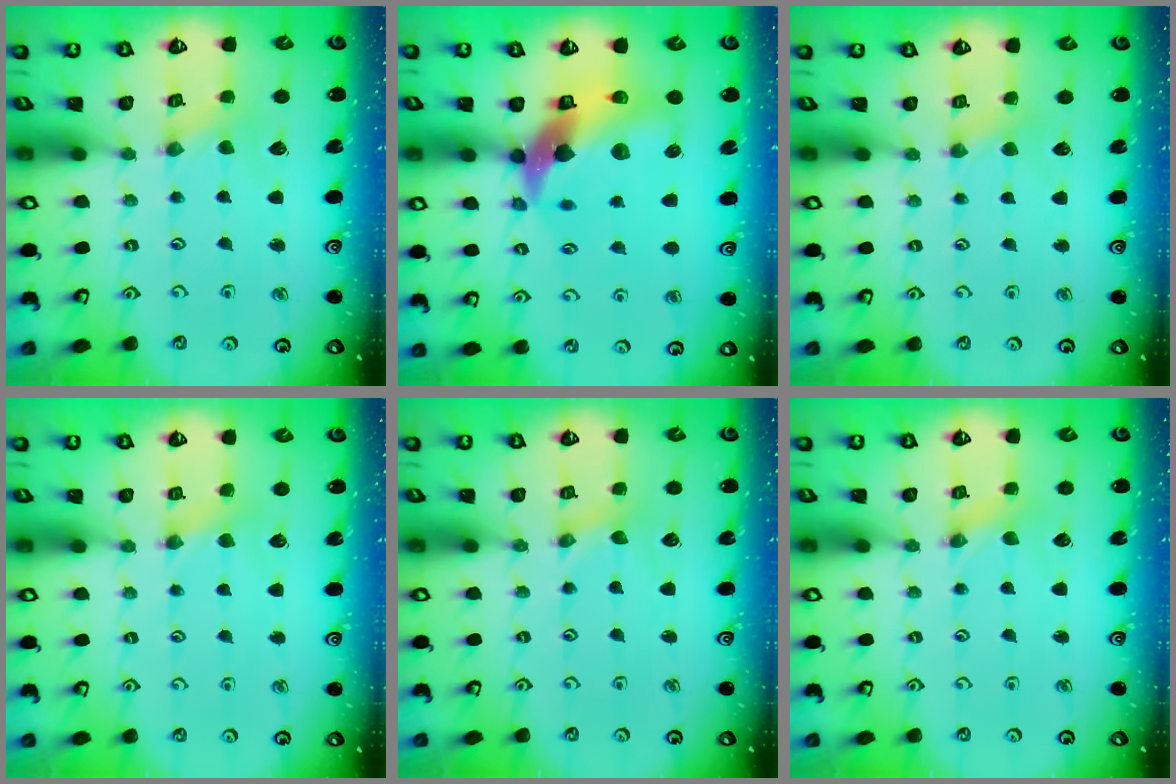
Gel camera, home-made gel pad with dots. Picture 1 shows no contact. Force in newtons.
{"total": 16.6, "press": 16.4, "slide": 2.5}
{"total": 1.6, "press": 1.6, "slide": 0.4}
{"total": 2.7, "press": 2.7, "slide": 0.4}
{"total": 0.0}
{"total": 0.0}